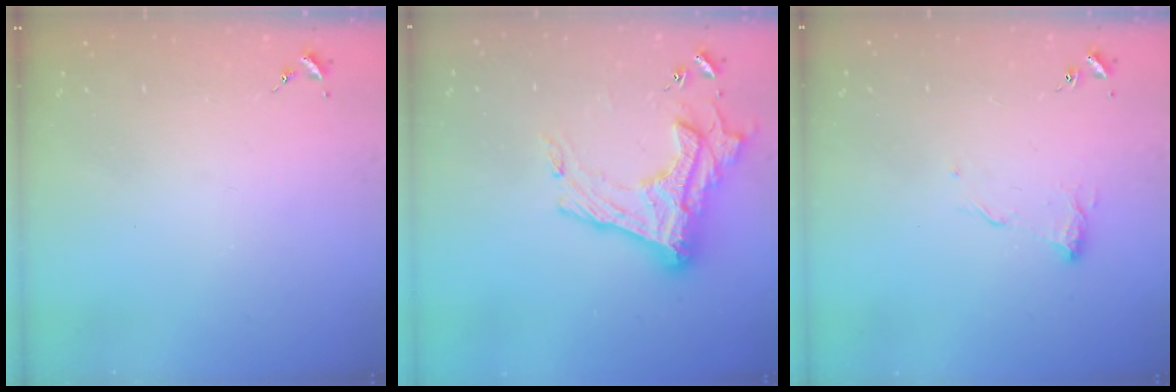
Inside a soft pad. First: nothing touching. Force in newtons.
{"total": 21.3, "press": 21.2, "slide": 1.7}
{"total": 7.1, "press": 7.1, "slide": 0.2}